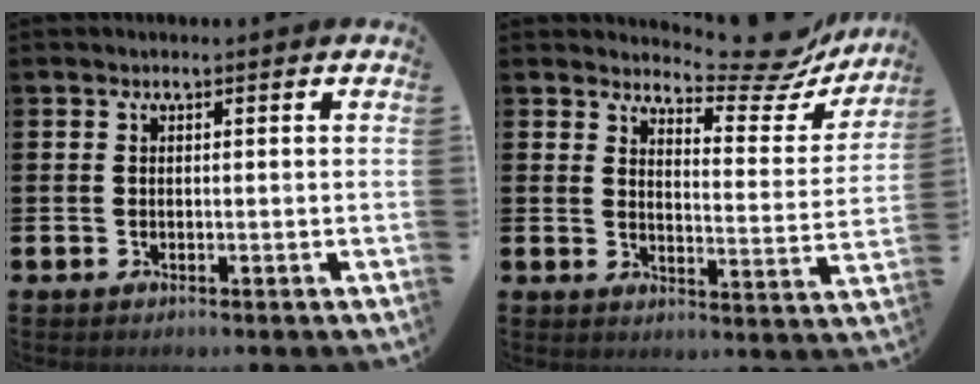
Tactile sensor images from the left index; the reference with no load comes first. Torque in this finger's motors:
{"motor_torque": [0.93, -1.15, -0.01, 0.01]}